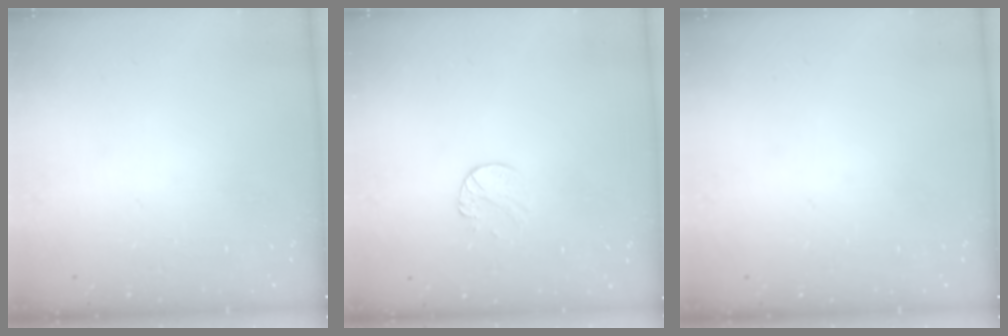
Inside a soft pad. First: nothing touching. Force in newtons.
{"total": 5.5, "press": 5.5, "slide": 0.6}
{"total": 0.0}